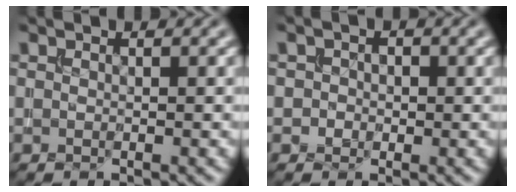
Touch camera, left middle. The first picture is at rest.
{"total": 1.6, "force": [0.2, 1.5, 0.5], "torque": [0.008, 0.000, -0.005]}